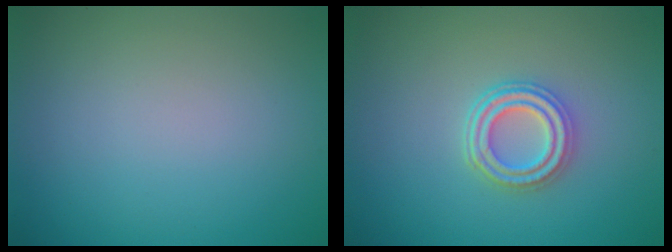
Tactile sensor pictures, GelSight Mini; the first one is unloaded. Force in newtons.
{"total": 3.6, "press": 3.0, "slide": 2.0}